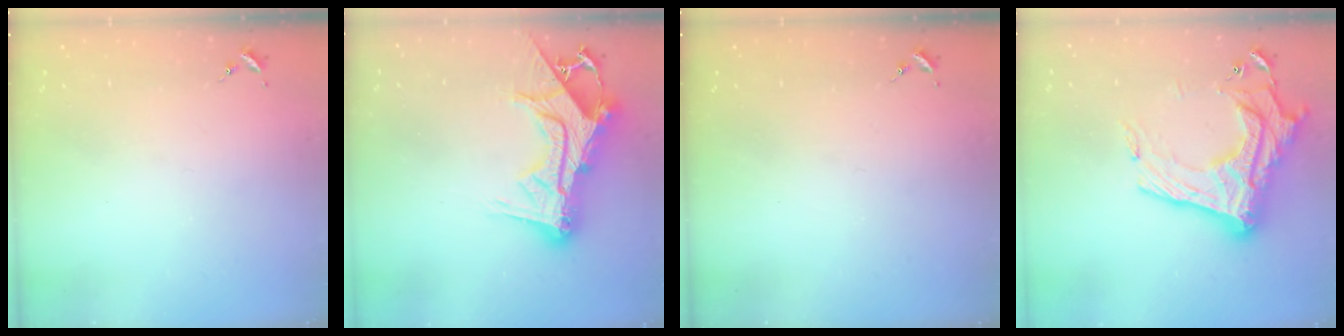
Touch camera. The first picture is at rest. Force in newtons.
{"total": 19.2, "press": 19.2, "slide": 1.2}
{"total": 0.0}
{"total": 23.0, "press": 22.9, "slide": 1.4}